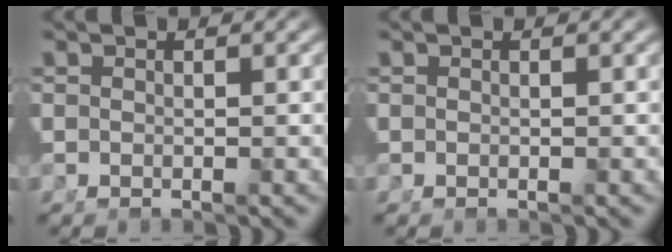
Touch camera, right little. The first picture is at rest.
{"total": 0.0}